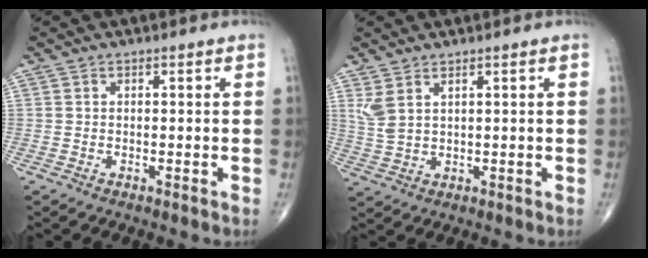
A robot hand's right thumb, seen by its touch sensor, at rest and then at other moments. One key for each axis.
{"total": 4.1, "fx": 2.2, "fy": 1.6, "fz": 3.0, "tx": -0.070, "ty": -0.005, "tz": 0.056}